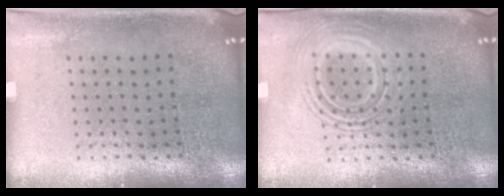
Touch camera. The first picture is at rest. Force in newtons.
{"total": 2.1, "press": 2.1, "slide": 0.3}